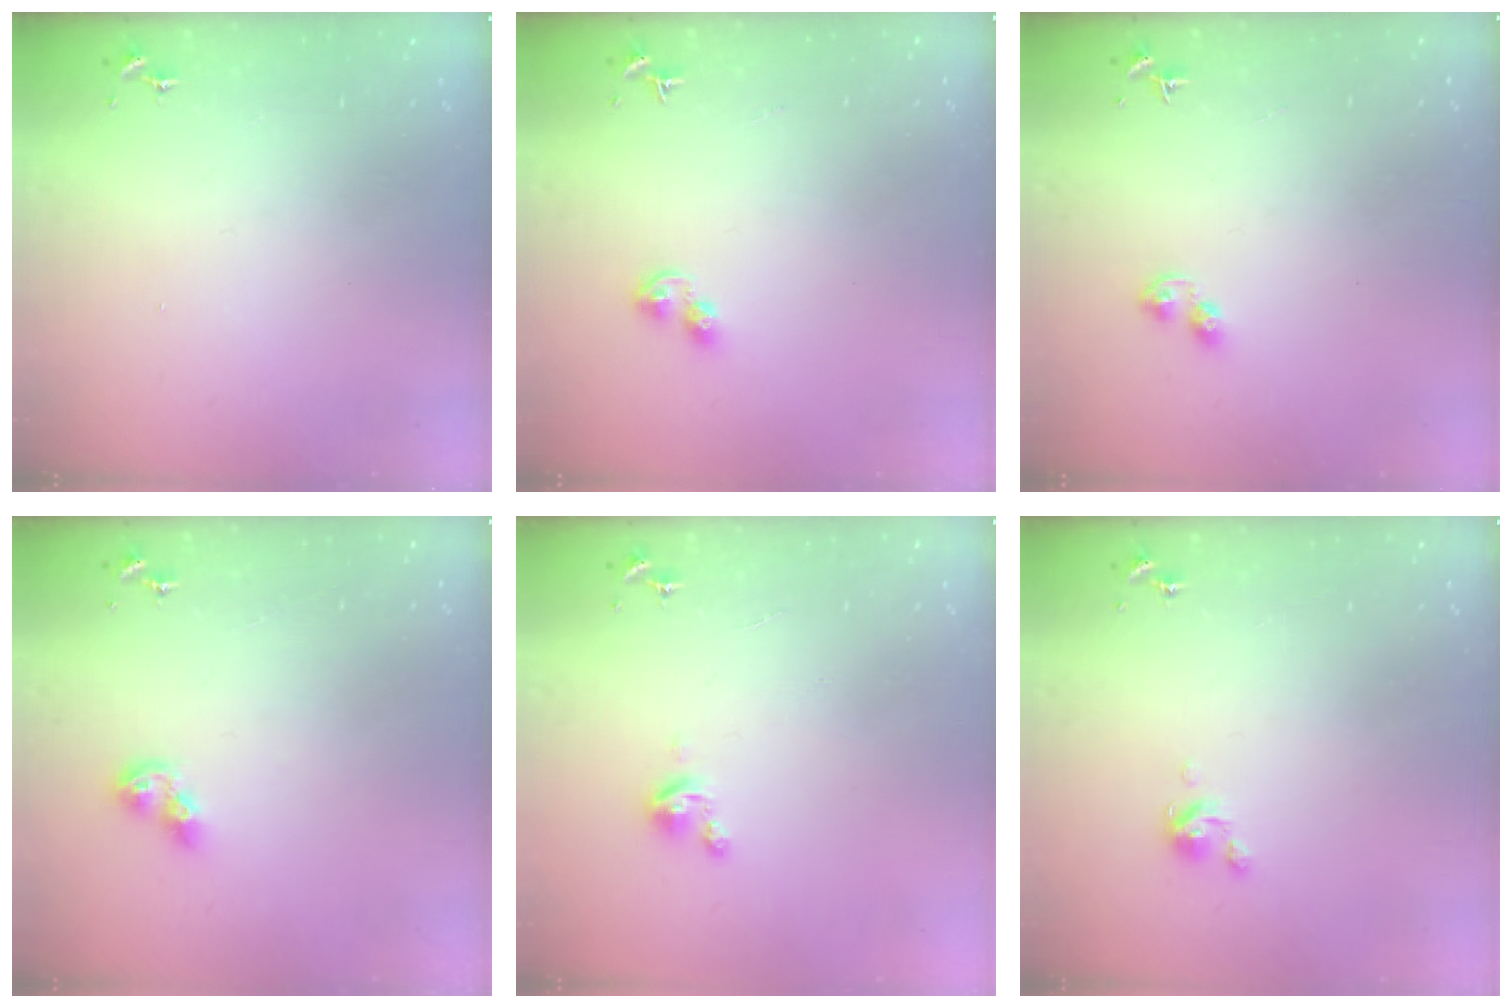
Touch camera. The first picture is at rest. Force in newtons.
{"total": 3.8, "press": 3.7, "slide": 0.6}
{"total": 3.9, "press": 3.8, "slide": 0.5}
{"total": 6.6, "press": 6.6, "slide": 0.6}
{"total": 2.8, "press": 2.8, "slide": 0.3}
{"total": 3.8, "press": 3.8, "slide": 0.3}